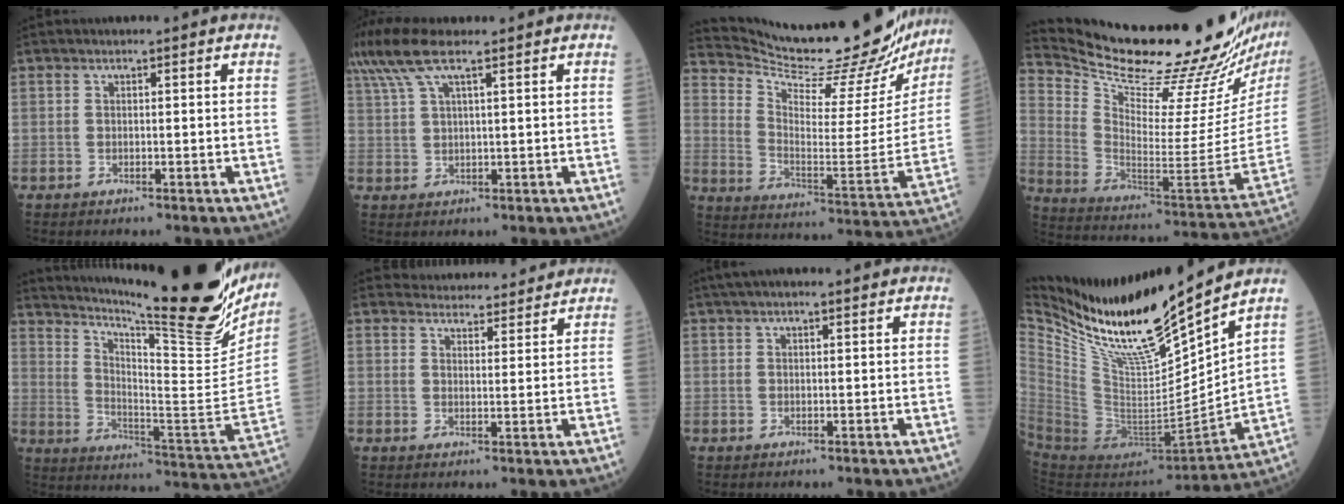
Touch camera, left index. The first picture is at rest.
{"total": 6.7, "force": [4.7, 0.6, 4.7], "torque": [-0.112, 0.025, 0.097]}
{"total": 25.8, "force": [24.3, 4.5, 7.3], "torque": [-0.129, -0.090, 0.325]}
{"total": 28.5, "force": [25.5, 0.2, 12.9], "torque": [-0.225, -0.122, 0.367]}
{"total": 28.3, "force": [23.5, 2.2, 15.7], "torque": [-0.259, -0.088, 0.324]}
{"total": 10.2, "force": [9.9, 1.9, 1.3], "torque": [-0.007, 0.011, 0.120]}
{"total": 5.4, "force": [4.3, 0.6, 3.2], "torque": [-0.051, 0.031, 0.065]}
{"total": 20.1, "force": [17.2, 0.8, 10.4], "torque": [-0.188, -0.059, 0.322]}